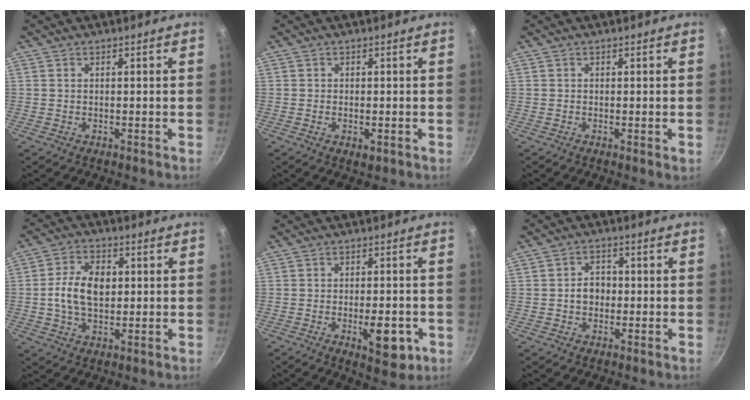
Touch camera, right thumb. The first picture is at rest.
{"total": 2.1, "force": [-0.6, 1.1, 1.7], "torque": [-0.026, -0.006, -0.008]}
{"total": 0.8, "force": [-0.2, 0.0, 0.8], "torque": [-0.012, -0.003, -0.004]}
{"total": 9.5, "force": [0.7, 6.2, 7.2], "torque": [-0.117, 0.008, 0.005]}
{"total": 8.5, "force": [-2.7, 3.7, 7.1], "torque": [-0.073, 0.002, -0.030]}
{"total": 4.3, "force": [-0.3, 3.4, 2.5], "torque": [-0.015, 0.014, -0.006]}